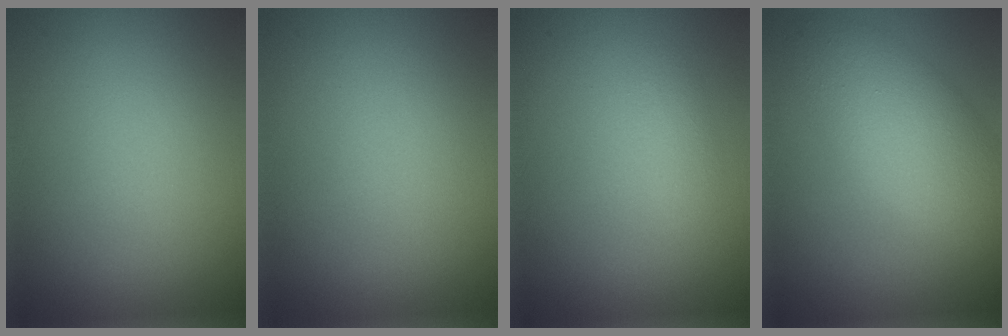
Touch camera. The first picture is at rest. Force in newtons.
{"total": 0.0}
{"total": 1.1, "press": 1.1, "slide": 0.1}
{"total": 5.6, "press": 5.6, "slide": 0.1}